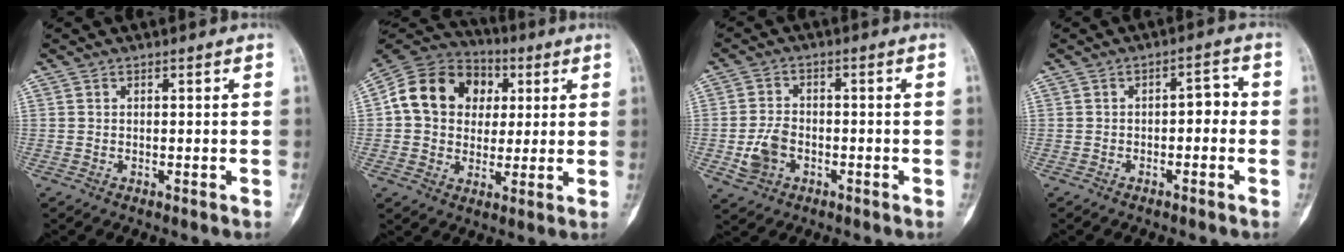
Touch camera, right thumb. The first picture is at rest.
{"total": 16.2, "force": [3.0, 13.4, 8.7], "torque": [-0.127, 0.018, 0.045]}
{"total": 5.8, "force": [-1.8, 4.2, 3.6], "torque": [-0.066, 0.011, -0.033]}
{"total": 3.6, "force": [-0.6, 2.0, 3.0], "torque": [-0.025, 0.024, -0.017]}